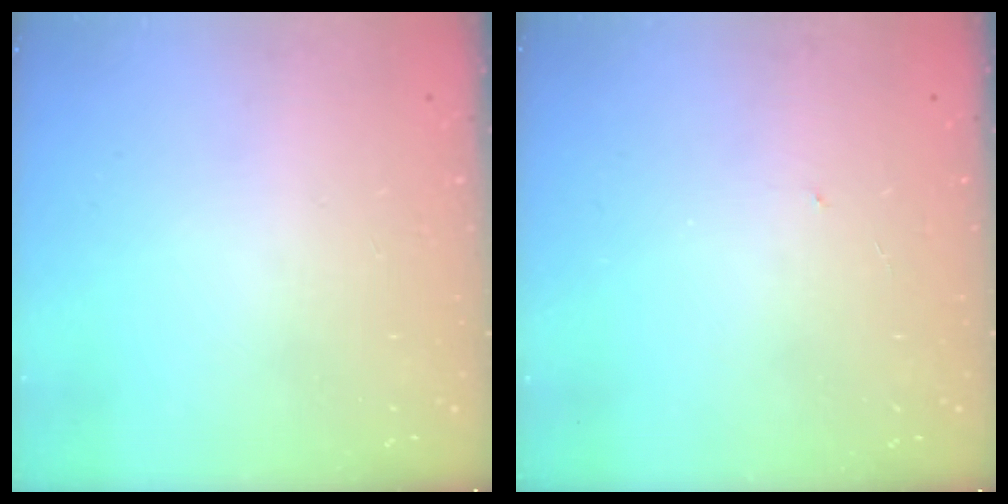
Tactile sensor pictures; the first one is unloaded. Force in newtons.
{"total": 0.6, "press": 0.6, "slide": 0.1}